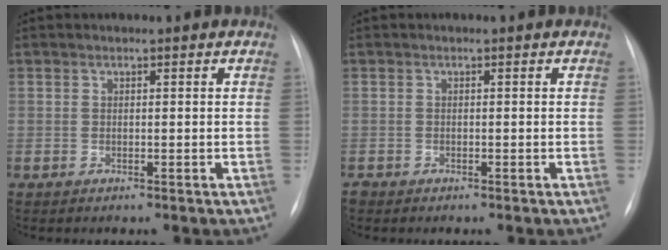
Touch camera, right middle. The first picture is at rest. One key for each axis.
{"total": 0.6, "fx": -0.5, "fy": 0.3, "fz": 0.0, "tx": -0.002, "ty": 0.001, "tz": -0.011}